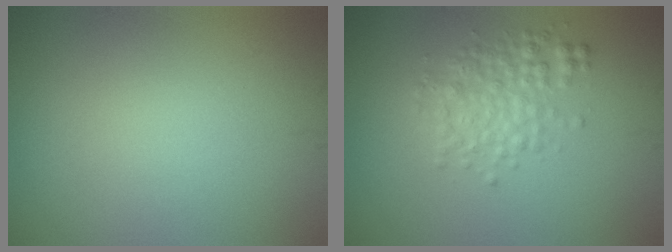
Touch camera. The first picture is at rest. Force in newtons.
{"total": 3.3, "press": 3.3, "slide": 0.1}